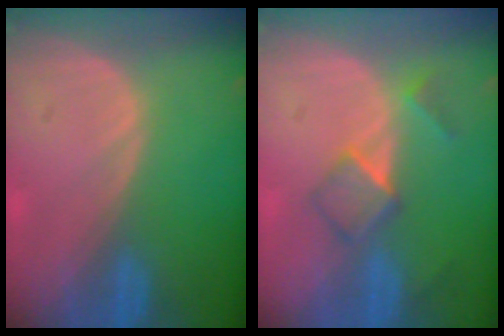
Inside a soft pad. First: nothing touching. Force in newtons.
{"total": 5.2, "press": 4.5, "slide": 2.5}